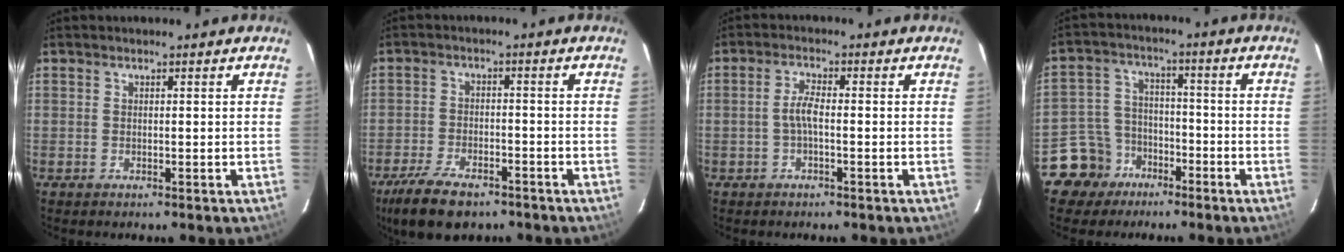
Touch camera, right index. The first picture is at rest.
{"total": 11.1, "force": [-8.2, 4.6, 5.9], "torque": [-0.146, -0.020, -0.142]}
{"total": 2.8, "force": [-0.7, 0.5, 2.7], "torque": [-0.058, 0.005, -0.014]}
{"total": 8.6, "force": [-5.4, 6.6, 0.6], "torque": [-0.035, 0.033, -0.089]}